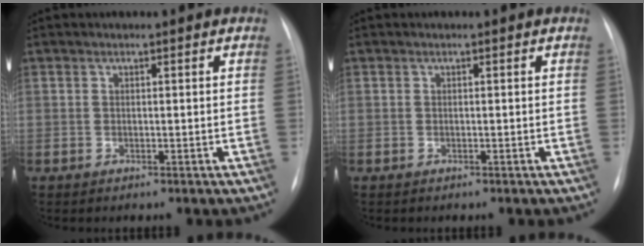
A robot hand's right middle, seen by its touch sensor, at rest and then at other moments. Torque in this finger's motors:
{"motor_torque": [0.02, 0.01, -0.06, -0.01]}